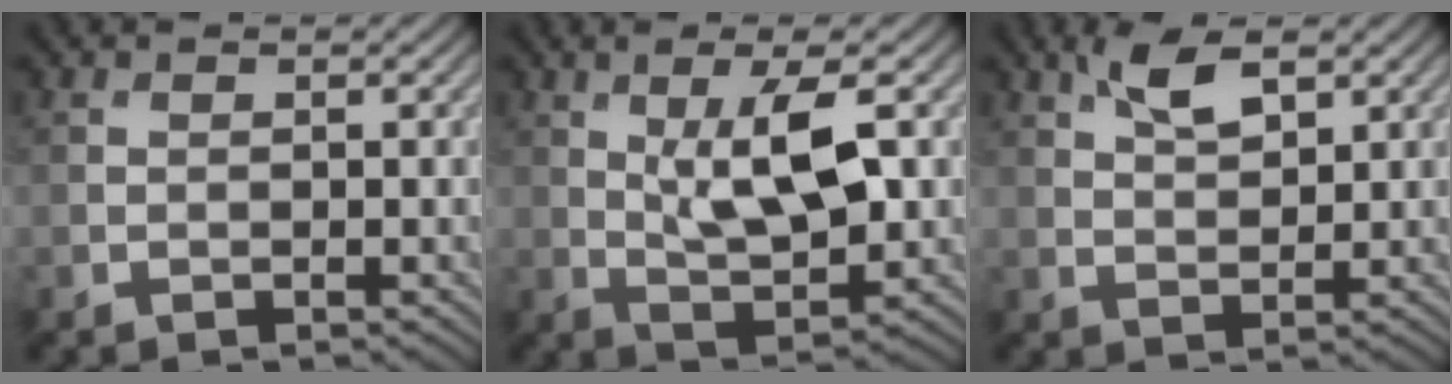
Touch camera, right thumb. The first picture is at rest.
{"total": 8.7, "force": [1.8, 2.9, 8.0], "torque": [-0.149, 0.004, 0.033]}
{"total": 4.5, "force": [2.6, 1.8, 3.2], "torque": [-0.074, 0.003, 0.052]}